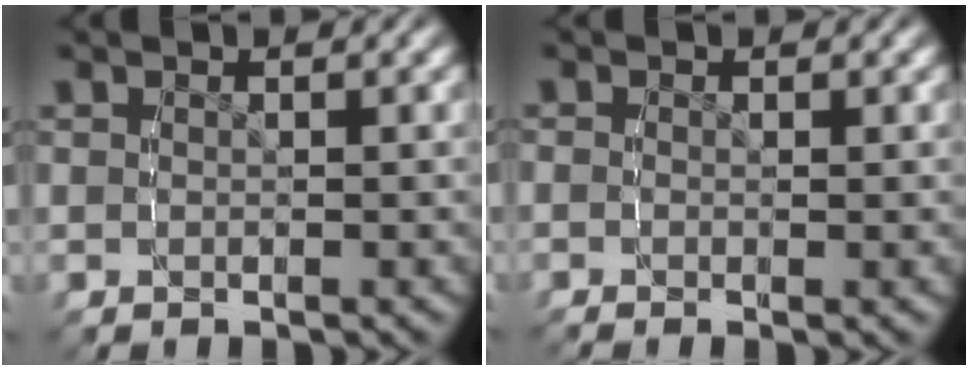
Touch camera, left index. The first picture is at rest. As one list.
[{"total": 0.0}]